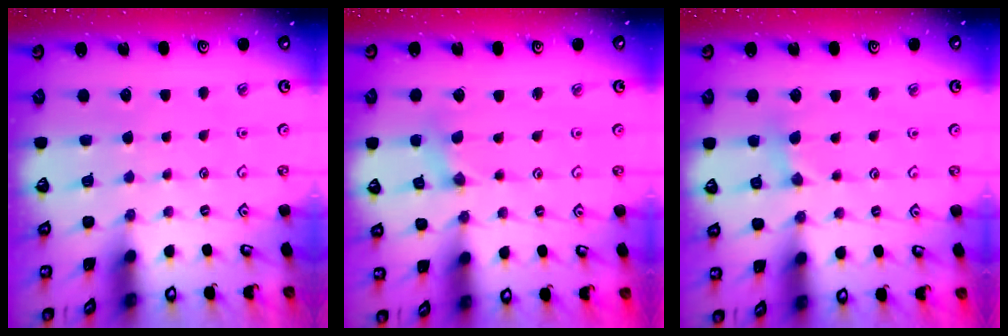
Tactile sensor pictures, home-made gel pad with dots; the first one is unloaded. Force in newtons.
{"total": 0.0}
{"total": 2.5, "press": 2.5, "slide": 0.5}